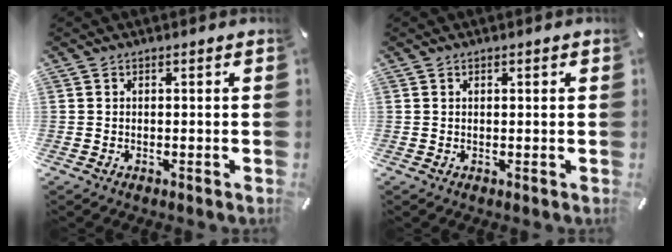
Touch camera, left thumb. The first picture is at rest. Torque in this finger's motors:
{"motor_torque": [-0.20, -0.35, 0.05, 0.08, -0.03]}